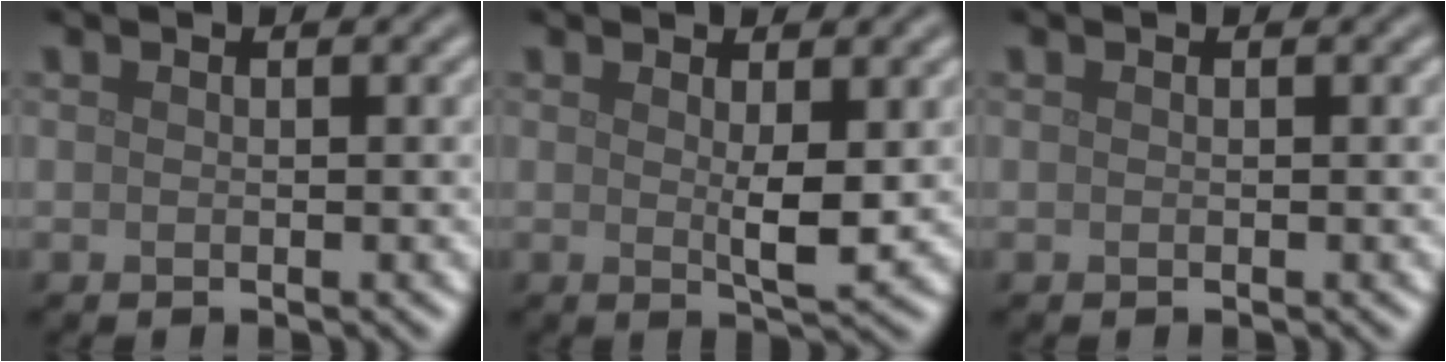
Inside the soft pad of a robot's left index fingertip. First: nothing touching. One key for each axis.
{"total": 2.5, "fx": 0.5, "fy": 0.4, "fz": 2.4, "tx": -0.043, "ty": -0.008, "tz": 0.010}
{"total": 0.0}